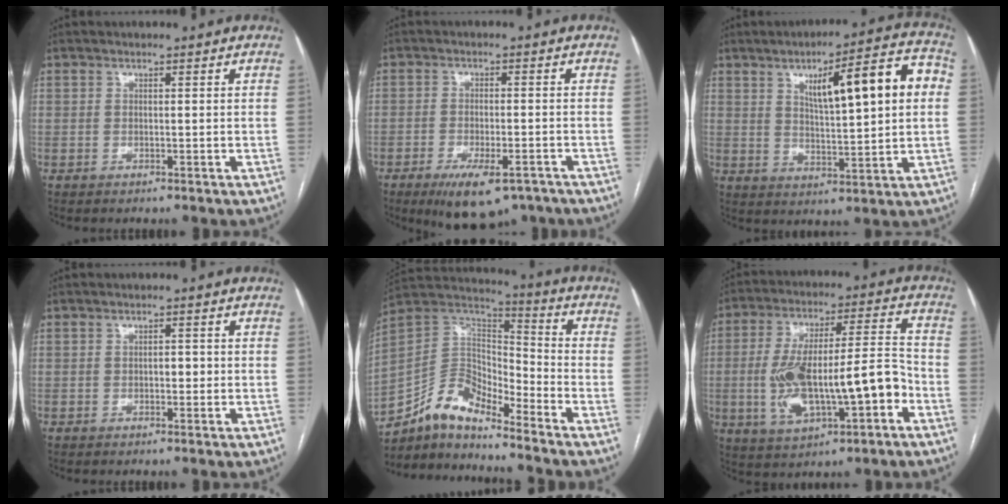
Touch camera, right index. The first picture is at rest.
{"total": 9.8, "force": [-6.9, 3.4, 6.1], "torque": [-0.092, -0.008, -0.104]}
{"total": 14.8, "force": [3.8, 2.4, 14.1], "torque": [-0.202, 0.027, 0.057]}
{"total": 1.7, "force": [-0.2, 1.0, 1.3], "torque": [-0.016, 0.004, -0.003]}
{"total": 11.2, "force": [-9.3, 3.6, 5.1], "torque": [-0.102, 0.042, -0.177]}
{"total": 17.1, "force": [-4.5, 4.7, 15.8], "torque": [-0.286, 0.023, -0.062]}